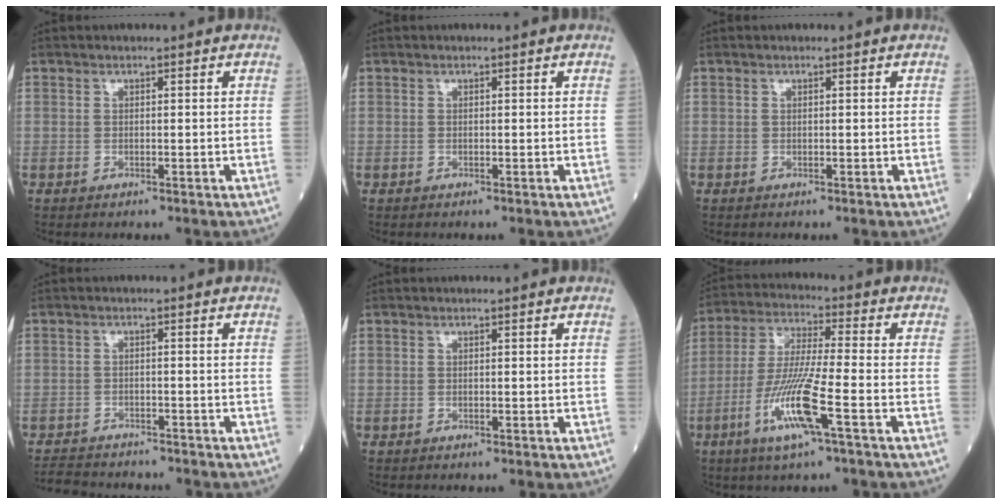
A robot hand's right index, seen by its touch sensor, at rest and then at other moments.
{"total": 0.0}
{"total": 0.0}
{"total": 8.1, "force": [-7.6, 1.6, 2.2], "torque": [-0.034, -0.005, -0.113]}
{"total": 0.0}
{"total": 11.4, "force": [-4.7, -0.1, 10.3], "torque": [-0.209, -0.015, -0.095]}